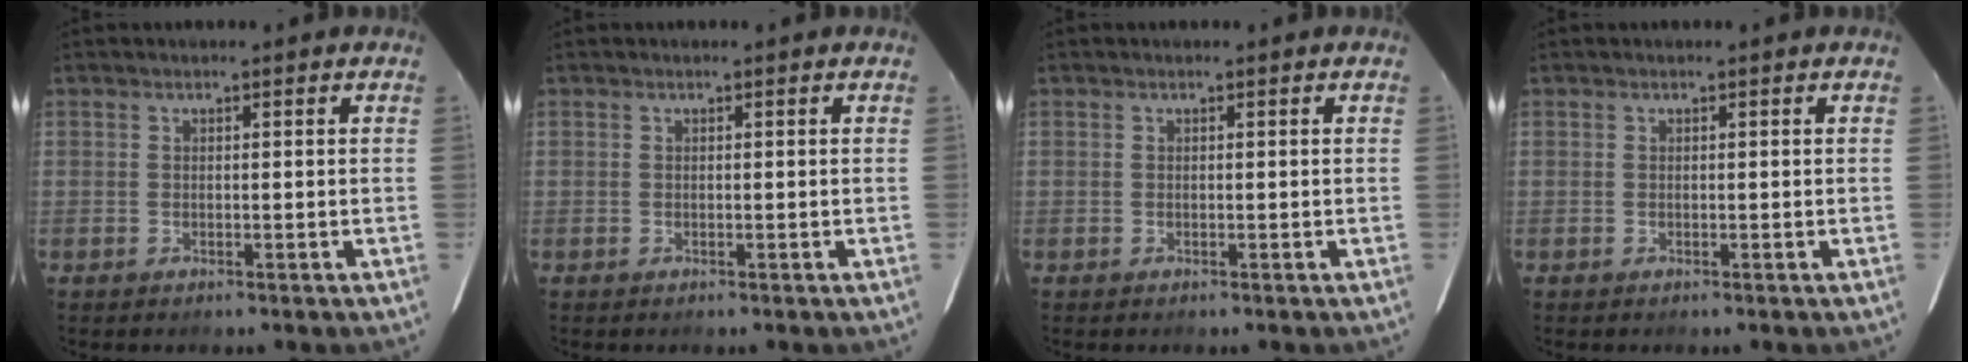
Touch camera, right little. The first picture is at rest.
{"total": 0.0}
{"total": 0.0}
{"total": 0.0}